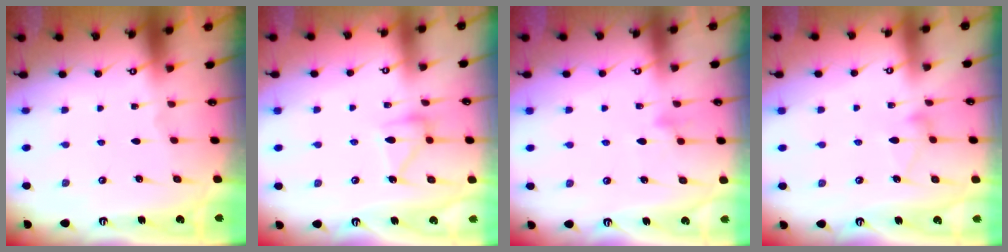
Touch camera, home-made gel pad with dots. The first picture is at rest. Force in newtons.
{"total": 11.4, "press": 11.4, "slide": 0.7}
{"total": 9.5, "press": 9.5, "slide": 0.4}
{"total": 7.3, "press": 7.3, "slide": 0.3}